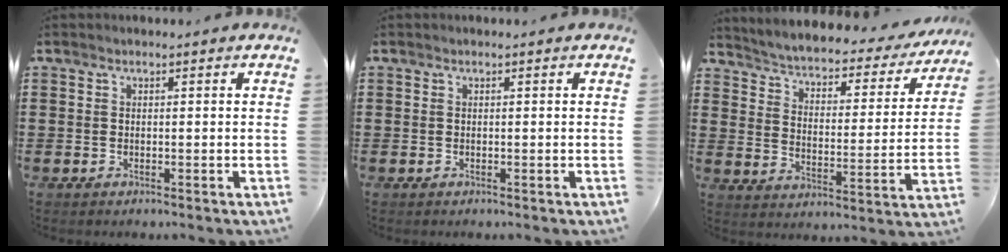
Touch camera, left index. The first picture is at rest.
{"total": 0.0}
{"total": 2.9, "force": [2.6, 0.3, 1.2], "torque": [-0.041, -0.027, 0.033]}